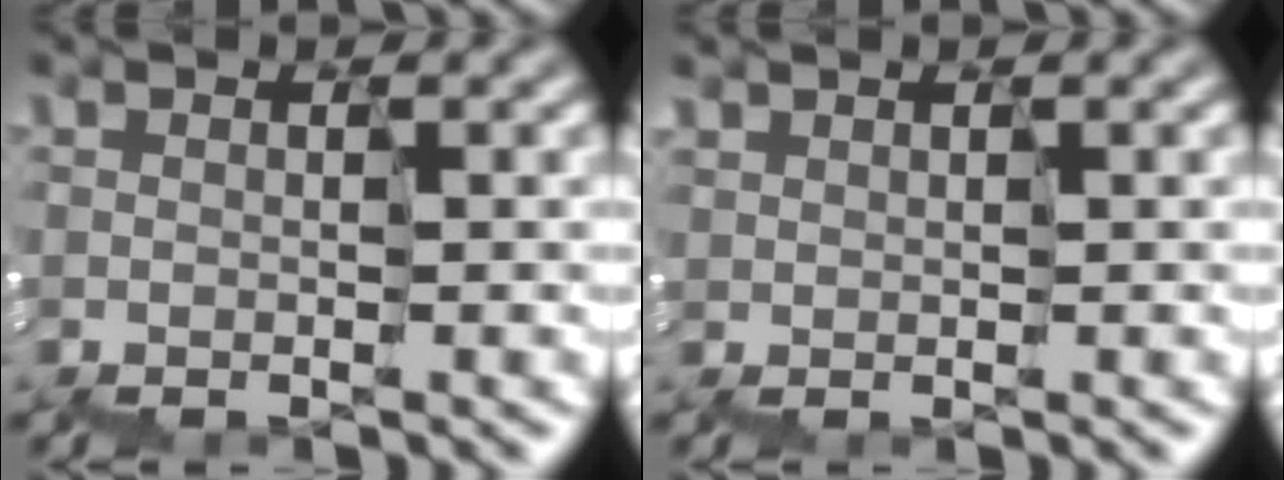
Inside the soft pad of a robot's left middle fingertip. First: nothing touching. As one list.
[{"total": 0.7, "force": [0.4, 0.5, 0.0], "torque": [-0.002, 0.001, 0.006]}]